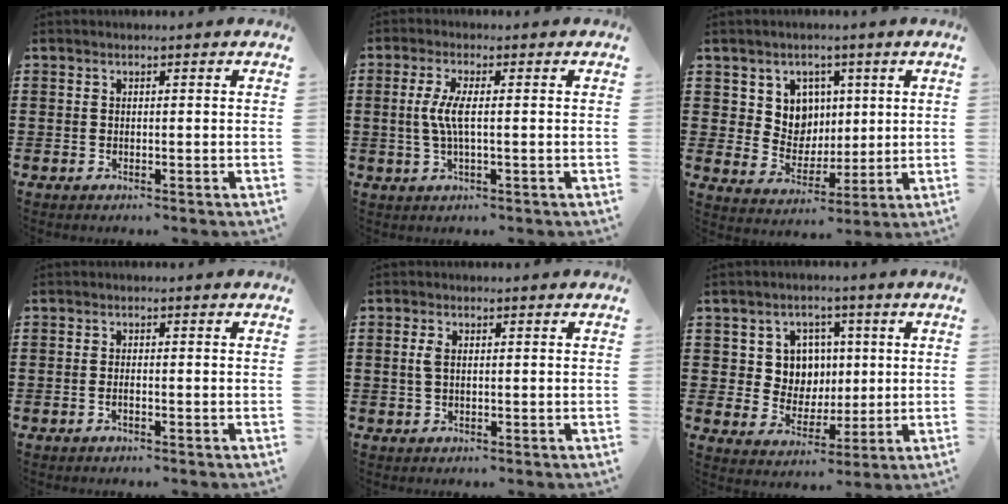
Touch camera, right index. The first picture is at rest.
{"total": 4.2, "force": [-0.1, 0.6, 4.1], "torque": [-0.098, -0.010, -0.011]}
{"total": 6.5, "force": [2.6, 5.8, 1.6], "torque": [-0.056, 0.005, 0.048]}
{"total": 0.8, "force": [-0.5, 0.2, 0.7], "torque": [-0.014, -0.005, -0.007]}
{"total": 2.1, "force": [0.3, 1.0, 1.8], "torque": [-0.041, 0.004, 0.004]}
{"total": 6.5, "force": [1.7, 6.0, 2.0], "torque": [-0.062, 0.014, 0.029]}